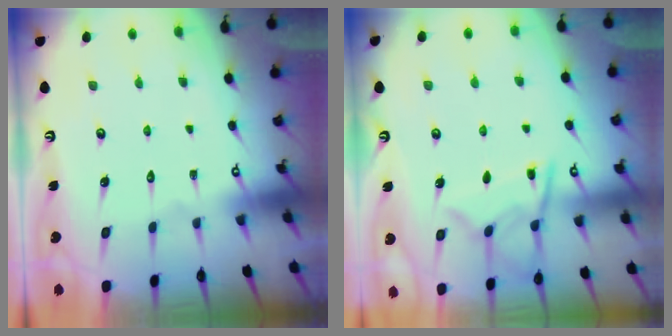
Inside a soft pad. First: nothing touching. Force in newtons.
{"total": 10.6, "press": 10.6, "slide": 1.1}